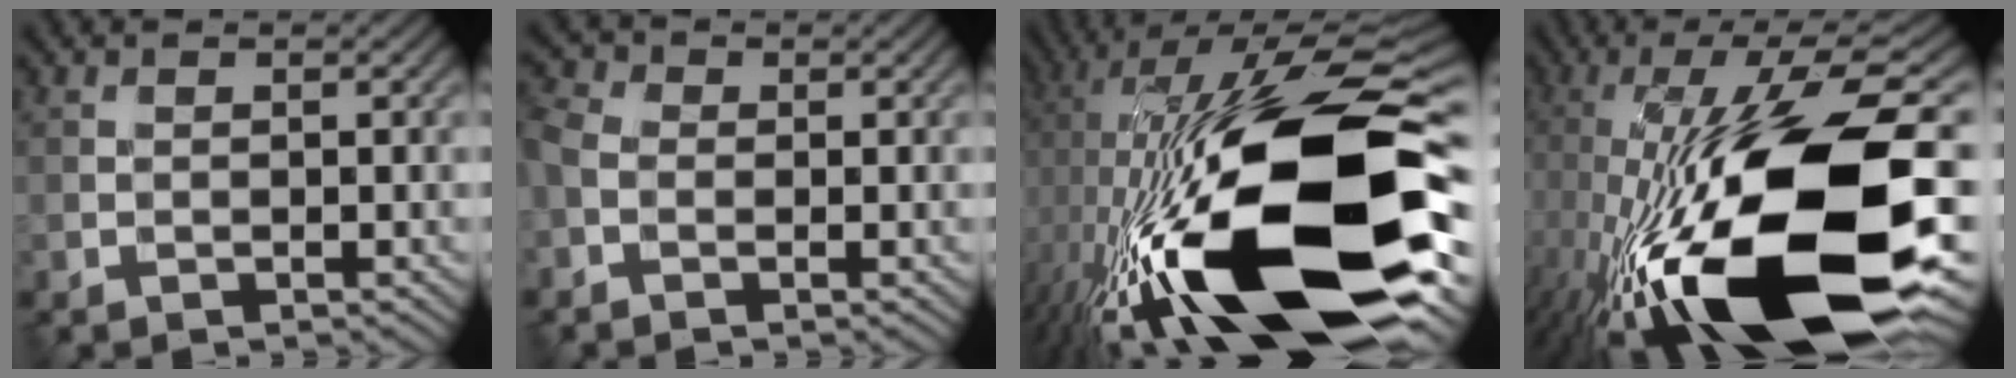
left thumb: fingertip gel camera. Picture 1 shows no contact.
{"total": 3.8, "force": [-1.0, 2.6, 2.6], "torque": [-0.060, 0.003, -0.032]}
{"total": 21.7, "force": [-4.2, 7.3, 20.1], "torque": [-0.363, 0.007, -0.087]}
{"total": 20.8, "force": [-5.6, 7.6, 18.5], "torque": [-0.346, -0.005, -0.096]}